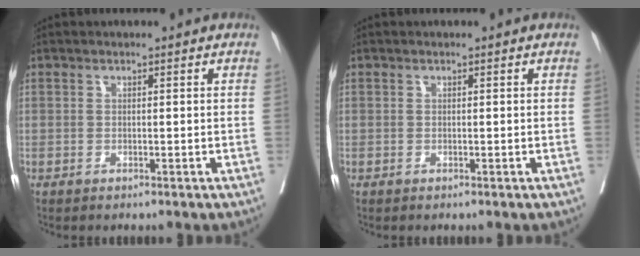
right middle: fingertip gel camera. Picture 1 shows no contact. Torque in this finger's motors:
{"motor_torque": [-0.31, -0.28, 0.05, 0.02]}